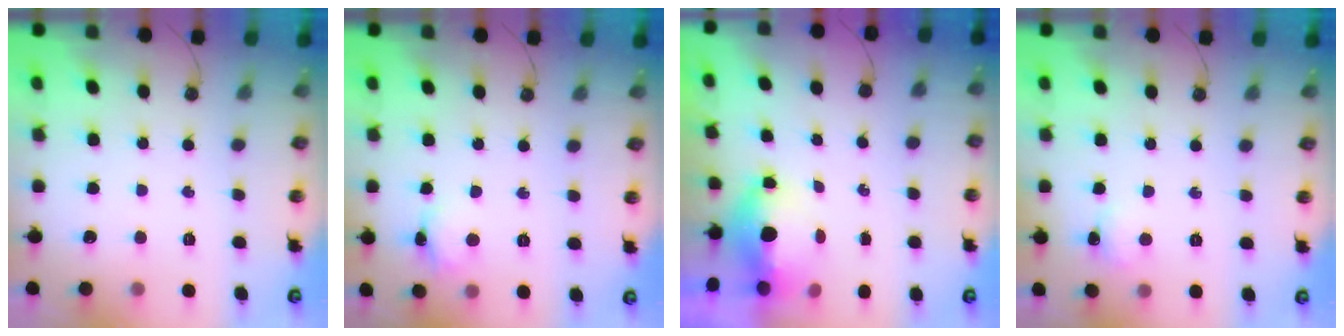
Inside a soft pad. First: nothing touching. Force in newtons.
{"total": 3.9, "press": 3.9, "slide": 0.3}
{"total": 14.0, "press": 6.9, "slide": 12.2}
{"total": 3.2, "press": 2.7, "slide": 1.8}